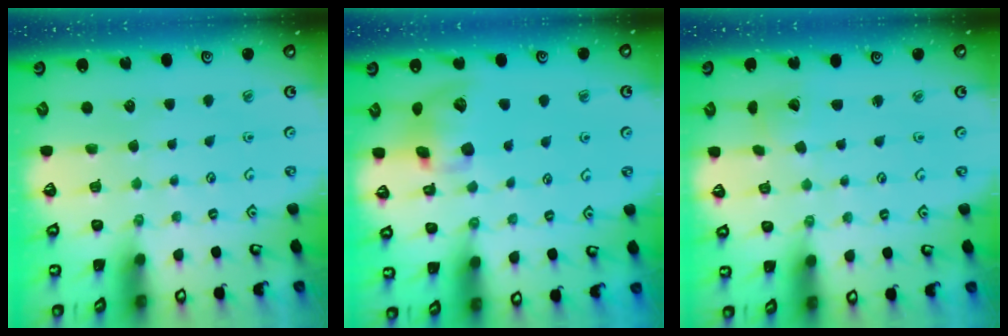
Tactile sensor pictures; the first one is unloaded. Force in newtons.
{"total": 11.1, "press": 10.9, "slide": 1.9}
{"total": 2.6, "press": 2.6, "slide": 0.3}